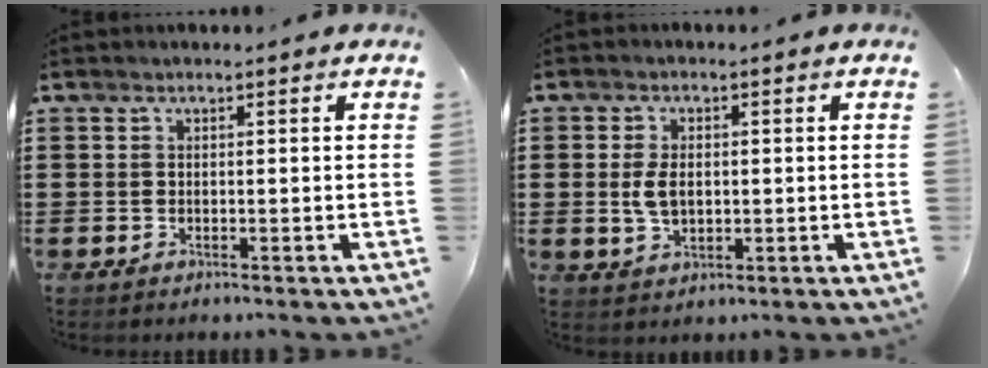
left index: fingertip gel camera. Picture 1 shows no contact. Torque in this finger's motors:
{"motor_torque": [1.08, 1.06, 0.26, 0.05]}